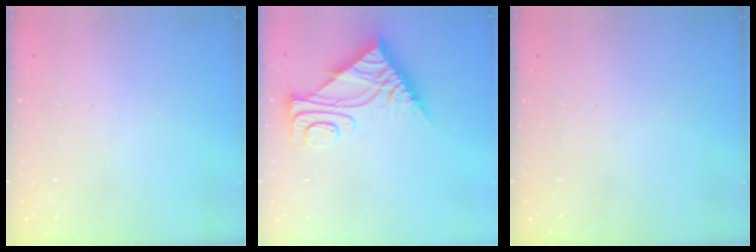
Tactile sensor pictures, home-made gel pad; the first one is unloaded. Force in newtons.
{"total": 8.3, "press": 8.3, "slide": 0.5}
{"total": 0.0}